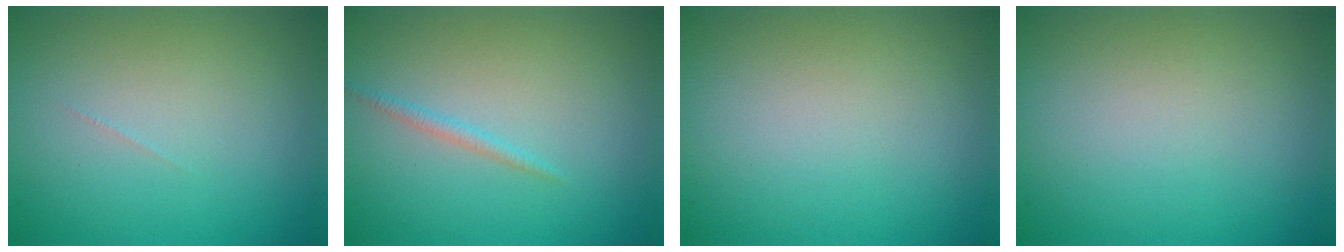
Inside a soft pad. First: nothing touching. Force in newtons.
{"total": 0.5, "press": 0.5, "slide": 0.1}
{"total": 0.0}
{"total": 0.0}